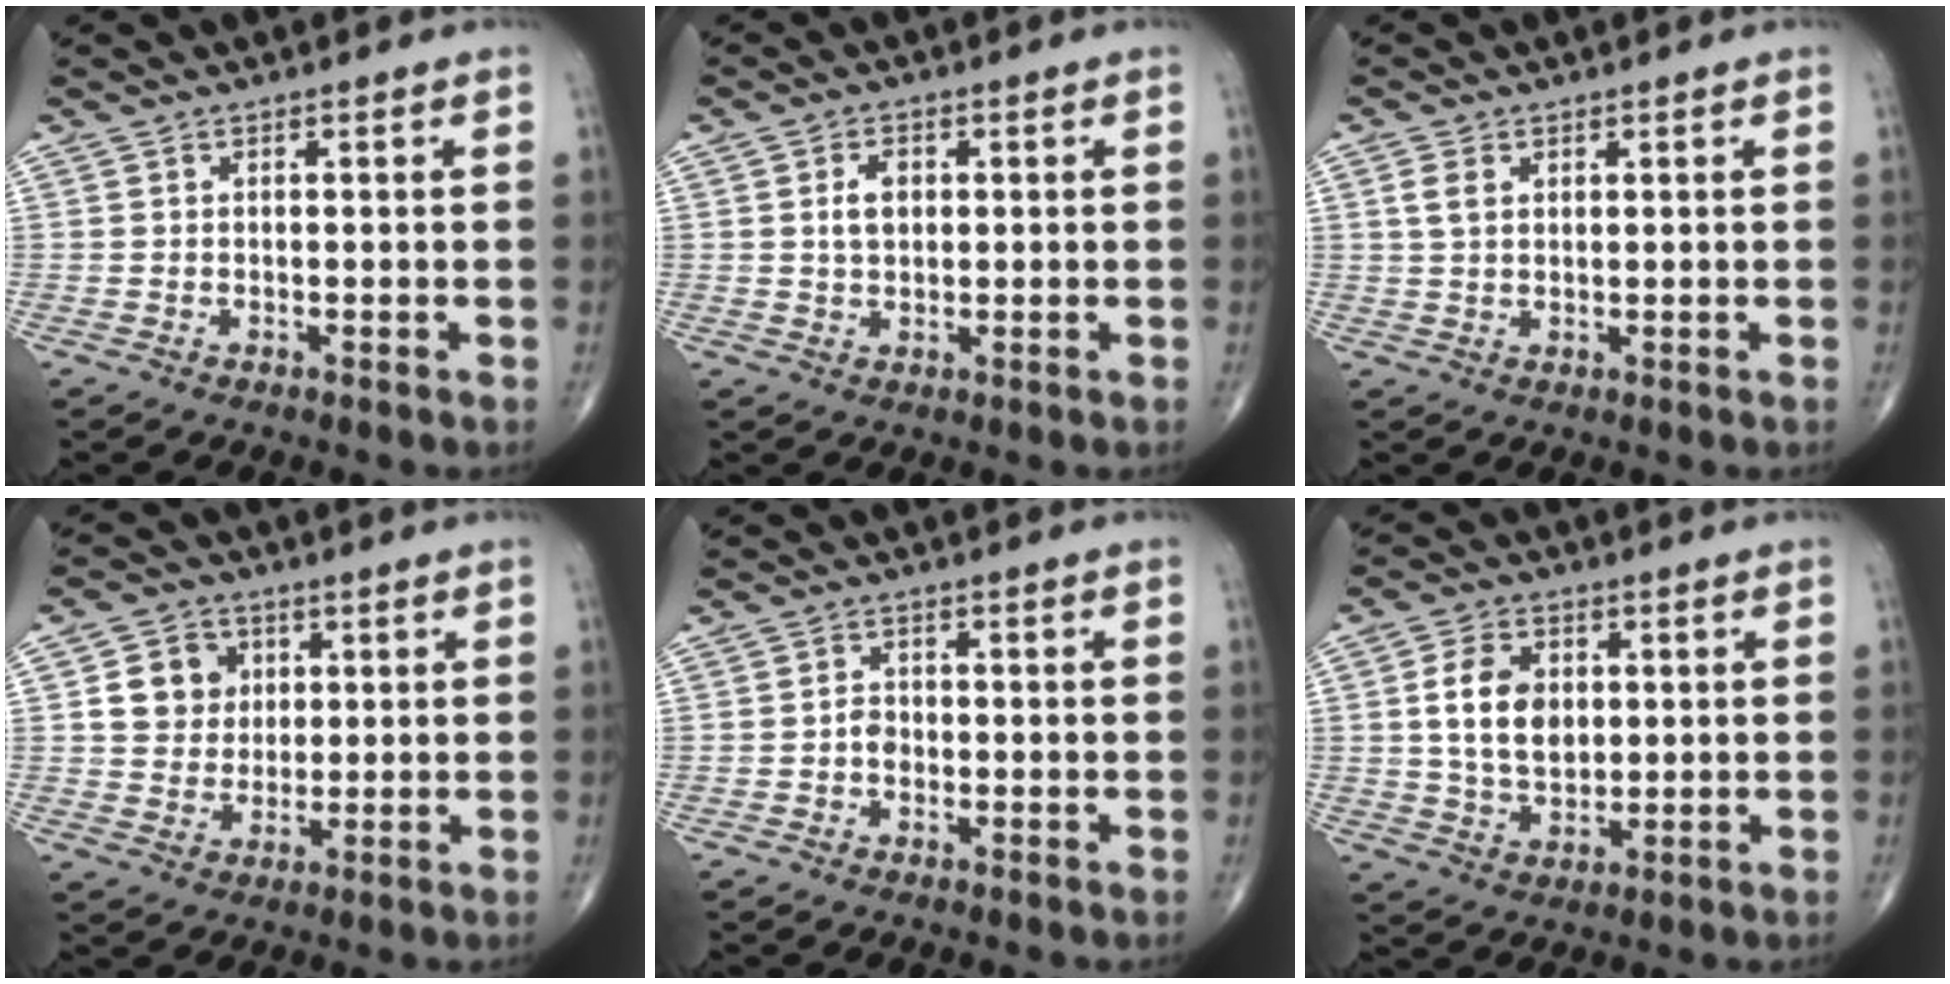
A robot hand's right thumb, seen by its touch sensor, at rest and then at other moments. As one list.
[{"total": 3.9, "force": [0.8, 2.6, 2.7], "torque": [-0.040, 0.001, 0.014]}, {"total": 2.9, "force": [1.2, 1.9, 1.9], "torque": [-0.037, 0.001, 0.027]}, {"total": 7.6, "force": [1.8, 6.8, 3.0], "torque": [-0.018, -0.004, 0.031]}, {"total": 1.9, "force": [-0.7, 1.5, 1.0], "torque": [-0.007, 0.006, -0.017]}, {"total": 9.6, "force": [1.5, 6.7, 6.7], "torque": [-0.102, -0.006, 0.030]}]